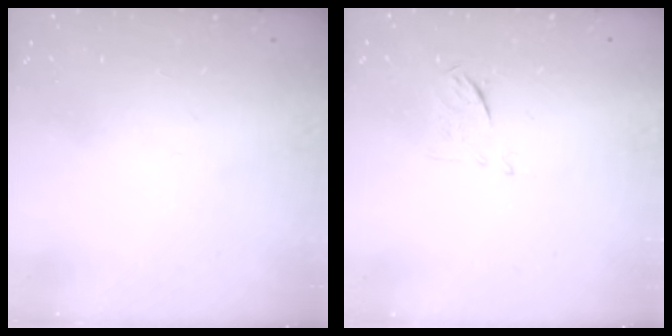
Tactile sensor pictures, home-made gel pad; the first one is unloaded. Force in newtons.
{"total": 5.1, "press": 5.0, "slide": 1.1}